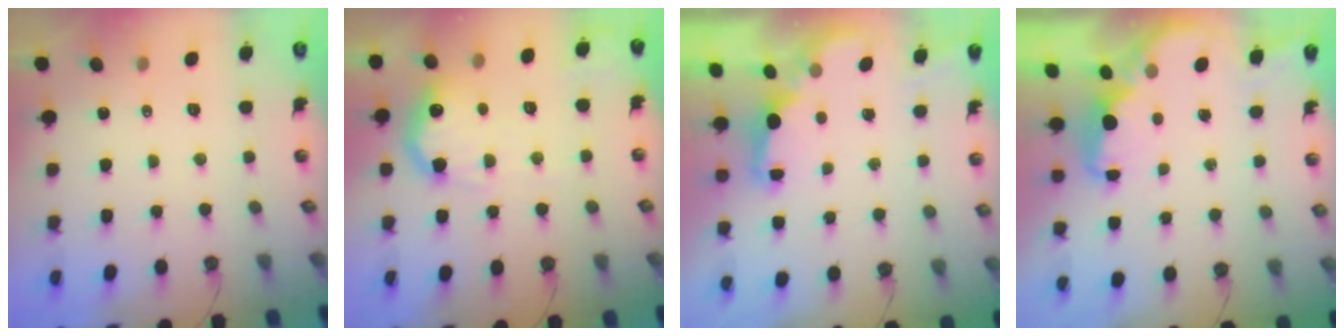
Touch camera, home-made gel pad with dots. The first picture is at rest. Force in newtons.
{"total": 15.9, "press": 15.9, "slide": 1.1}
{"total": 1.8, "press": 1.6, "slide": 0.7}
{"total": 2.2, "press": 2.1, "slide": 0.9}